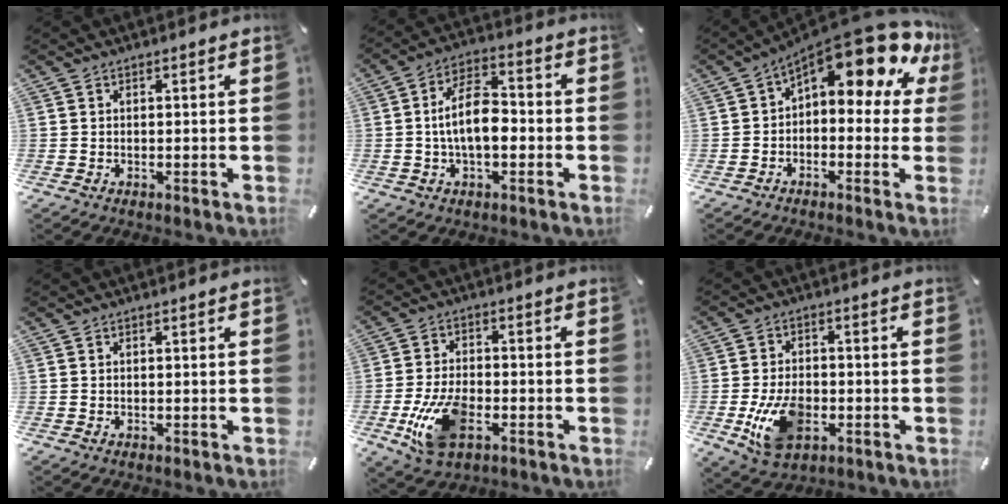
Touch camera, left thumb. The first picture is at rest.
{"total": 11.3, "force": [-1.3, 6.1, 9.4], "torque": [-0.168, 0.008, -0.025]}
{"total": 16.5, "force": [9.7, 5.9, 12.0], "torque": [-0.179, -0.079, 0.162]}
{"total": 0.0}
{"total": 12.0, "force": [-4.0, 7.1, 8.8], "torque": [-0.176, 0.005, -0.070]}
{"total": 11.2, "force": [-3.0, 7.5, 7.9], "torque": [-0.144, -0.001, -0.053]}